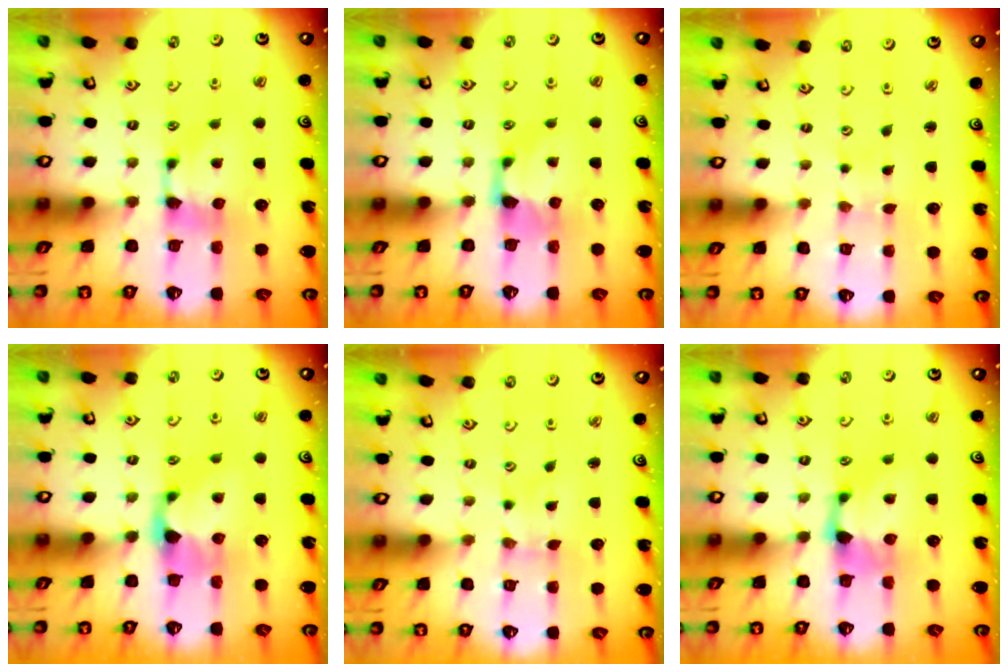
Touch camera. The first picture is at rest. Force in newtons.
{"total": 0.6, "press": 0.1, "slide": 0.6}
{"total": 5.3, "press": 5.2, "slide": 0.3}
{"total": 1.3, "press": 0.6, "slide": 1.2}
{"total": 3.4, "press": 3.3, "slide": 0.7}
{"total": 1.0, "press": 0.3, "slide": 1.0}